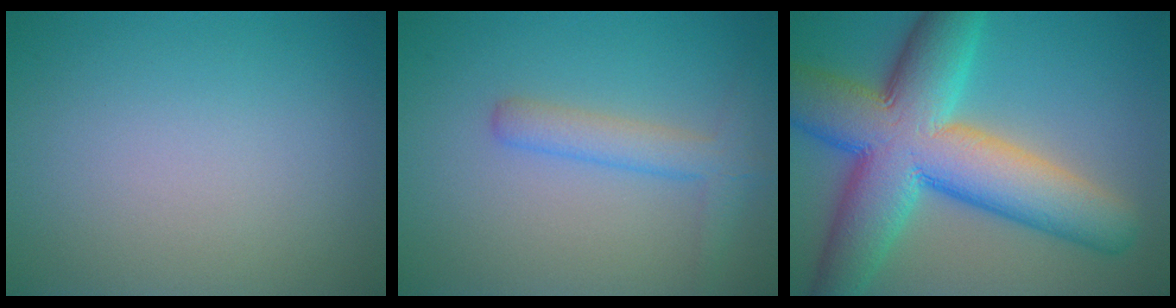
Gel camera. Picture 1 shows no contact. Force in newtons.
{"total": 2.9, "press": 2.9, "slide": 0.2}
{"total": 13.8, "press": 13.8, "slide": 0.6}